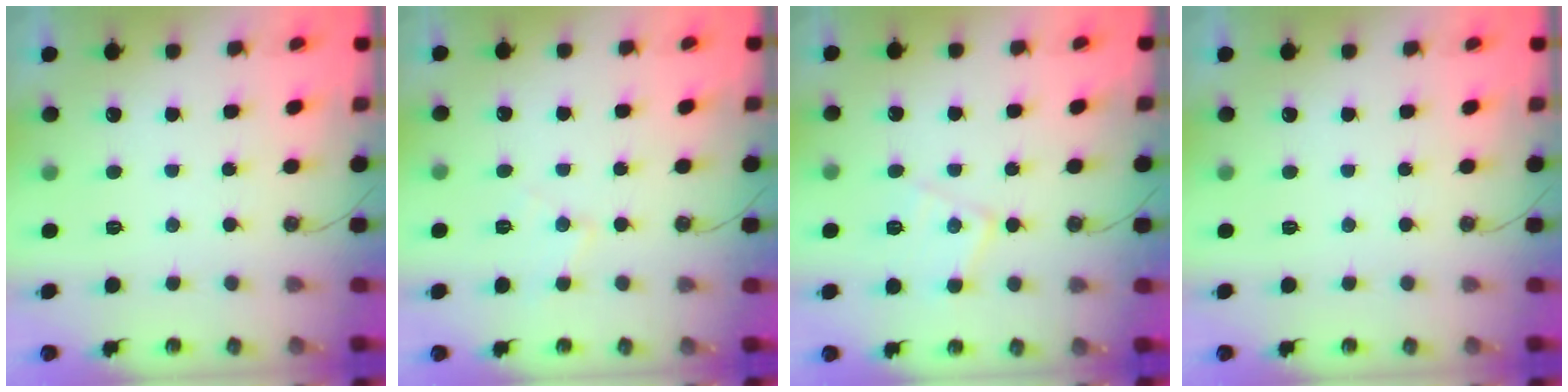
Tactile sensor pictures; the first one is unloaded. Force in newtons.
{"total": 5.9, "press": 5.9, "slide": 0.5}
{"total": 9.7, "press": 9.7, "slide": 0.6}
{"total": 0.0}